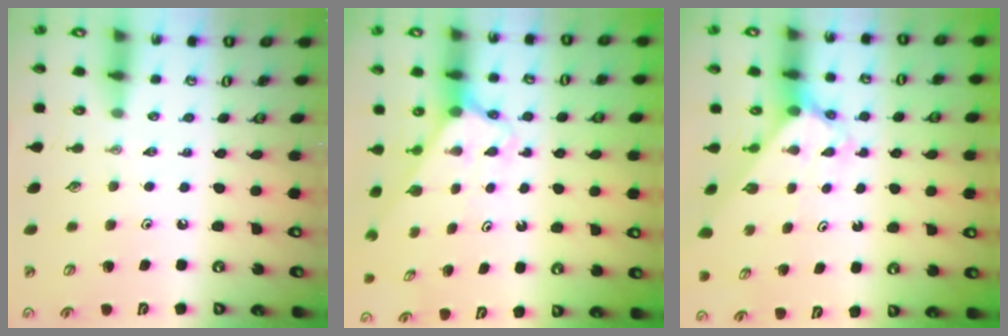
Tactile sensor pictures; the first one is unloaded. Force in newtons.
{"total": 2.7, "press": 2.7, "slide": 0.1}
{"total": 2.7, "press": 2.7, "slide": 0.2}